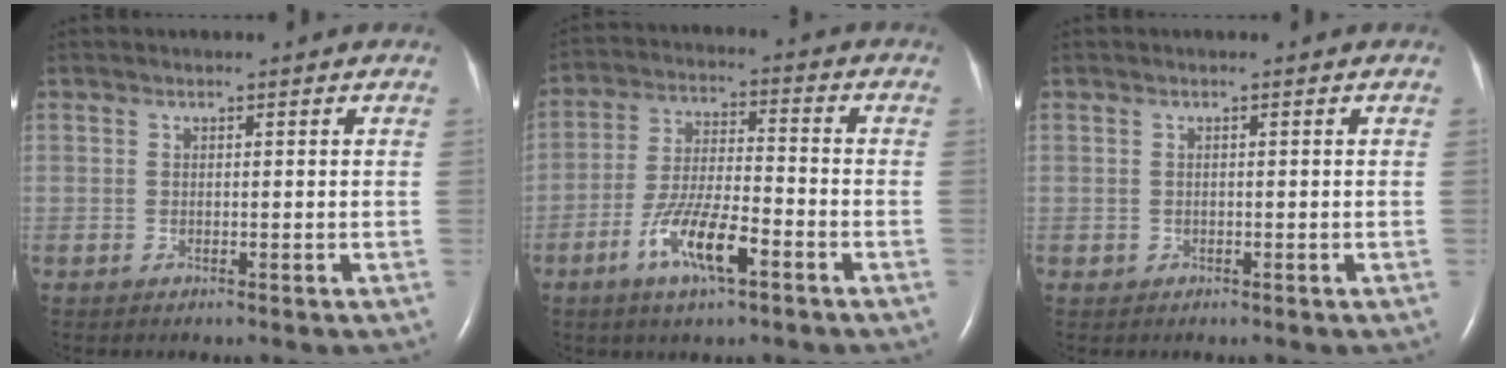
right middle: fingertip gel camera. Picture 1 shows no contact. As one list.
[{"total": 9.7, "force": [-4.9, 2.1, 8.1], "torque": [-0.164, -0.003, -0.090]}, {"total": 0.6, "force": [-0.1, 0.6, 0.1], "torque": [-0.003, 0.003, -0.003]}]